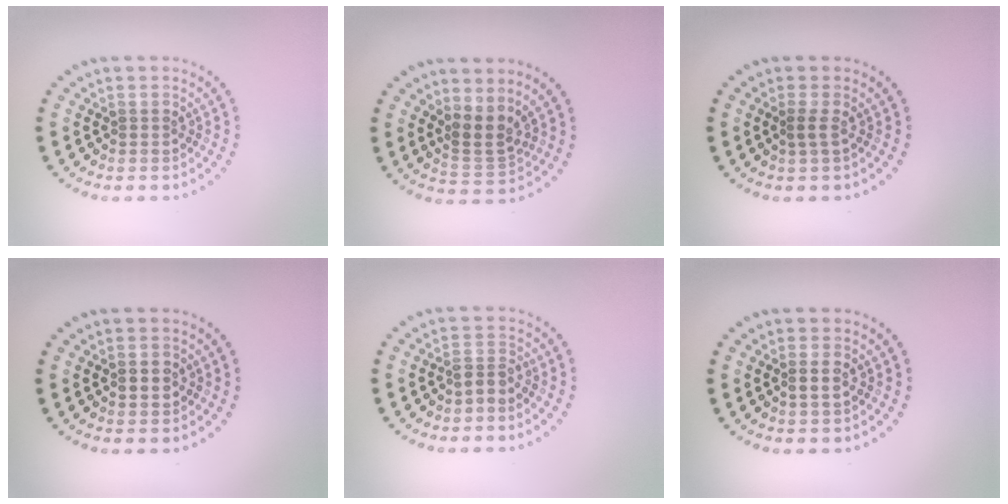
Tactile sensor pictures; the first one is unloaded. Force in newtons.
{"total": 2.8, "press": 2.1, "slide": 1.9}
{"total": 1.0, "press": 0.8, "slide": 0.5}
{"total": 1.0, "press": 1.0, "slide": 0.0}
{"total": 1.9, "press": 1.4, "slide": 1.2}
{"total": 1.1, "press": 1.0, "slide": 0.5}